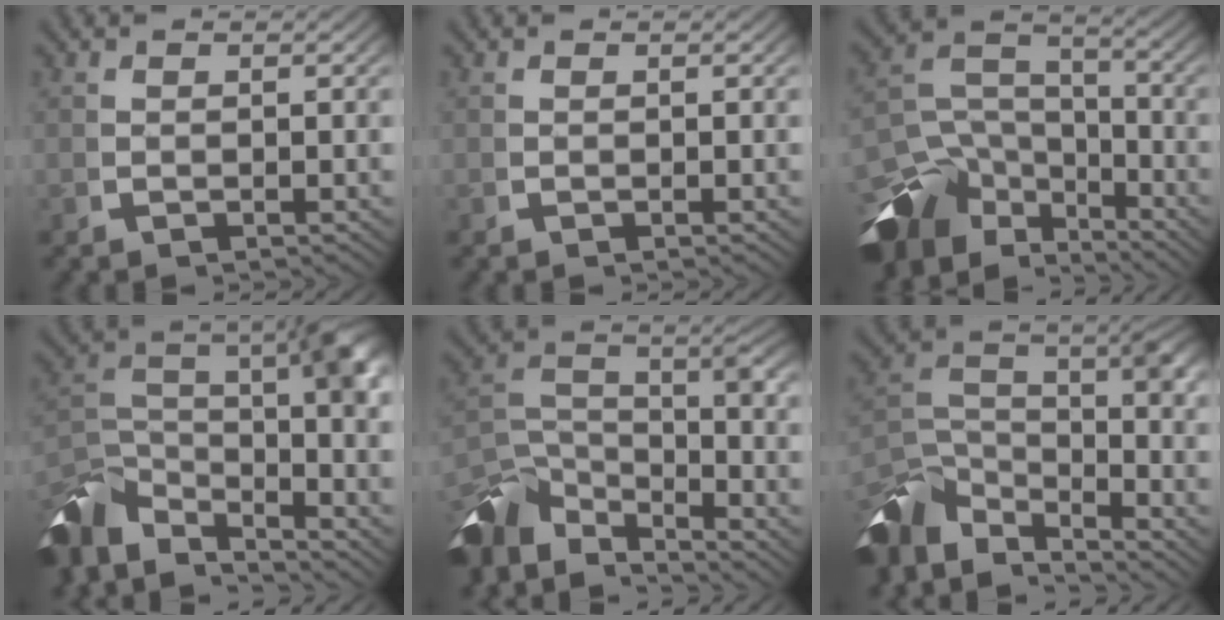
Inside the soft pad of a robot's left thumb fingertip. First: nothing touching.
{"total": 0.0}
{"total": 13.9, "force": [-5.1, 9.5, 8.7], "torque": [-0.161, -0.053, -0.066]}
{"total": 14.1, "force": [-2.7, 8.9, 10.7], "torque": [-0.222, -0.038, -0.036]}
{"total": 10.7, "force": [-3.8, 6.6, 7.5], "torque": [-0.159, -0.040, -0.050]}
{"total": 11.9, "force": [-3.6, 7.4, 8.6], "torque": [-0.183, -0.038, -0.047]}